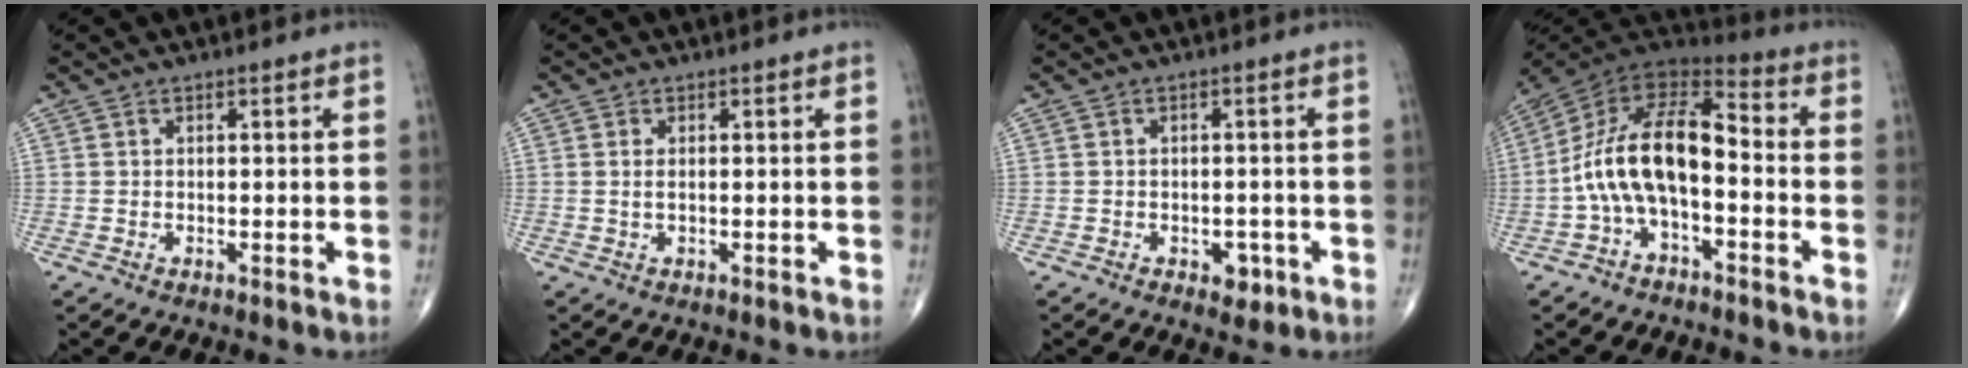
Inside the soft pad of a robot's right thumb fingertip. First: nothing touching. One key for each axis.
{"total": 1.0, "fx": 0.2, "fy": 0.3, "fz": 1.0, "tx": -0.024, "ty": 0.000, "tz": 0.005}
{"total": 2.9, "fx": -1.3, "fy": 1.9, "fz": 1.8, "tx": -0.010, "ty": 0.004, "tz": -0.014}
{"total": 15.1, "fx": -2.8, "fy": 7.3, "fz": 12.9, "tx": -0.230, "ty": 0.063, "tz": -0.061}